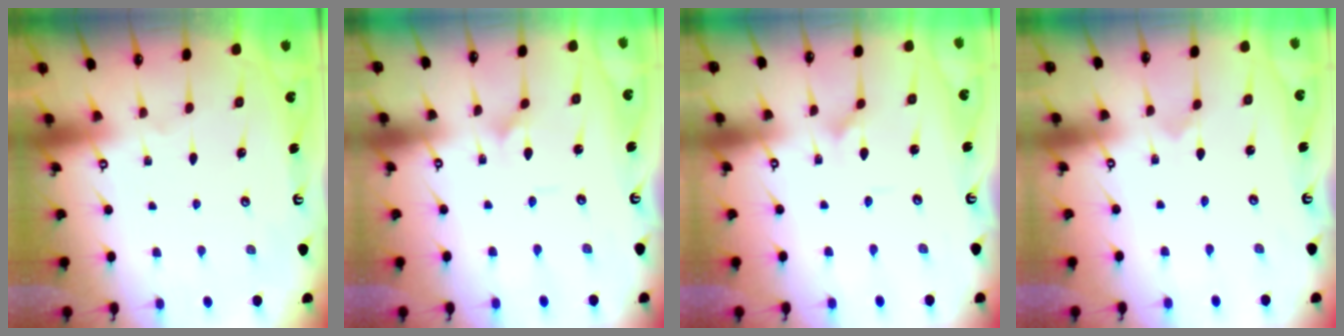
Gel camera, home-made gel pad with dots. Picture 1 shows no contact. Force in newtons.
{"total": 1.5, "press": 1.5, "slide": 0.0}
{"total": 1.5, "press": 1.5, "slide": 0.1}
{"total": 0.0}